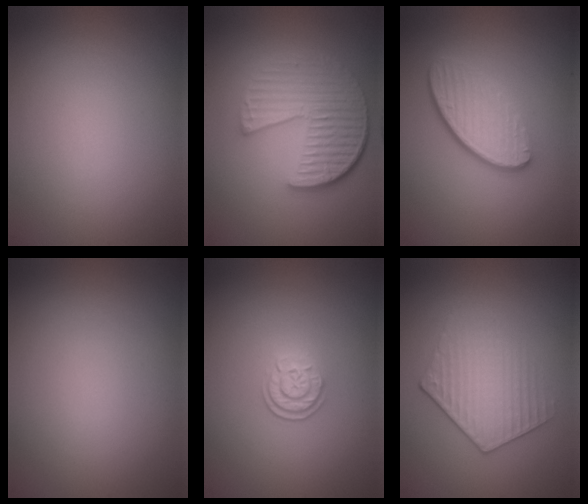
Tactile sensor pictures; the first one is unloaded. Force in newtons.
{"total": 6.3, "press": 4.4, "slide": 4.4}
{"total": 4.6, "press": 3.2, "slide": 3.3}
{"total": 0.0}
{"total": 2.3, "press": 1.9, "slide": 1.2}
{"total": 3.5, "press": 3.1, "slide": 1.5}